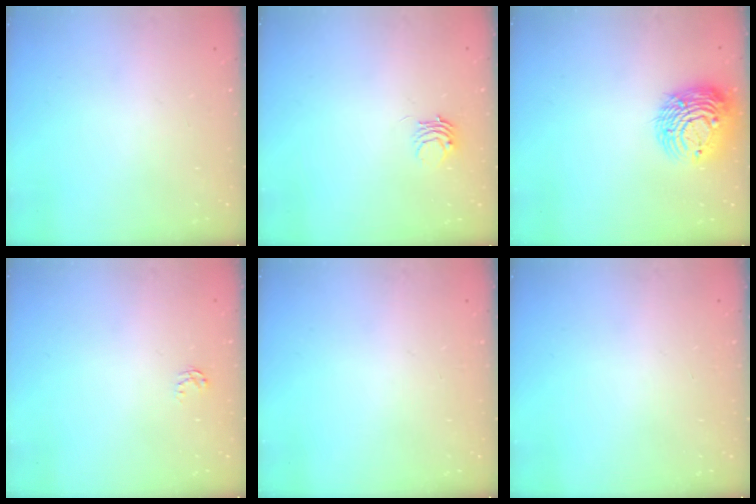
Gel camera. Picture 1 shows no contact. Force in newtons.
{"total": 3.8, "press": 3.8, "slide": 0.1}
{"total": 12.1, "press": 12.0, "slide": 1.5}
{"total": 2.6, "press": 2.6, "slide": 0.3}
{"total": 0.0}
{"total": 0.0}